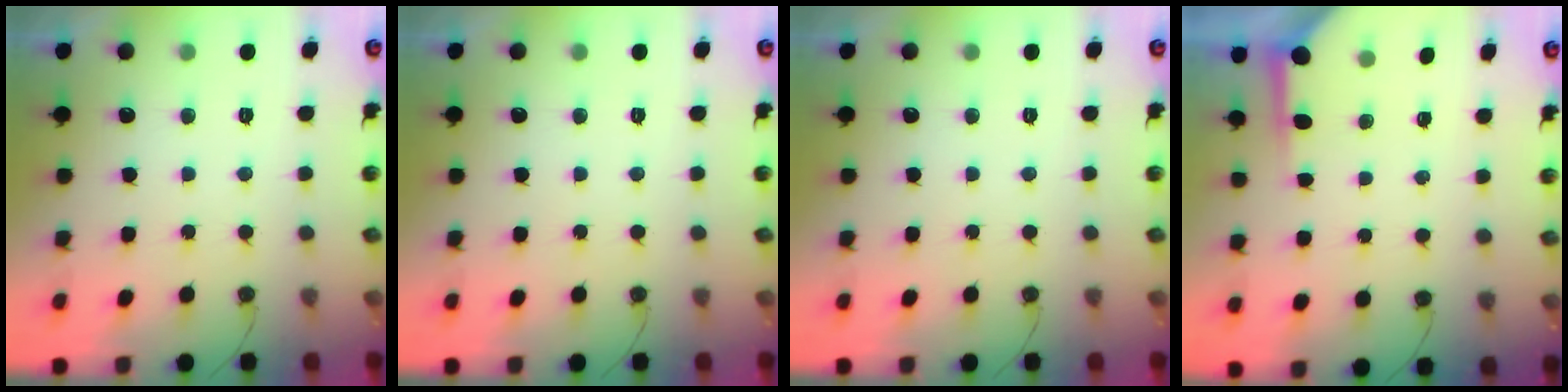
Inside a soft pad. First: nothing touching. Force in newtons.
{"total": 0.0}
{"total": 0.0}
{"total": 3.5, "press": 3.4, "slide": 0.5}